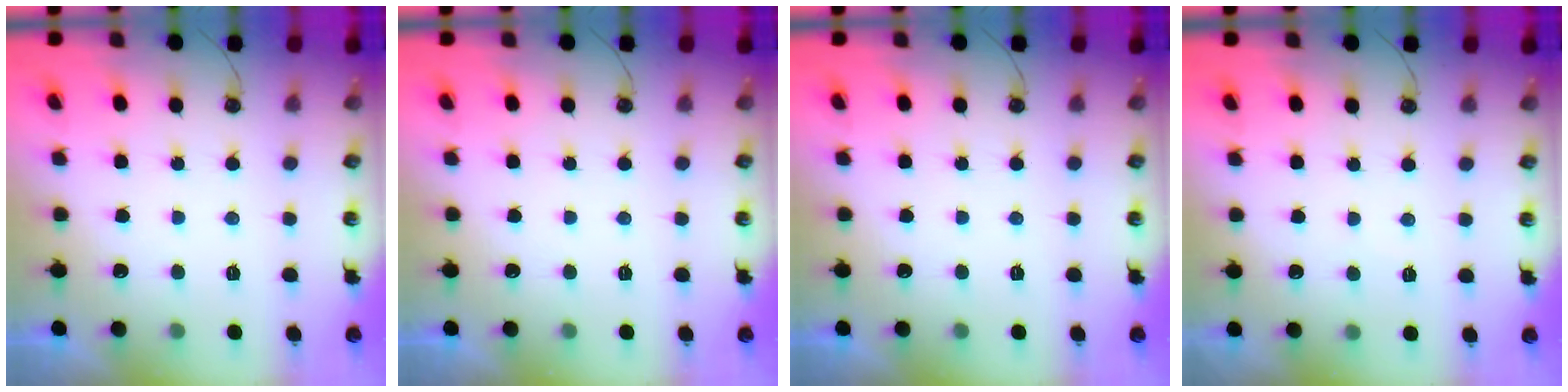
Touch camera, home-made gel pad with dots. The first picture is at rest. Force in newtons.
{"total": 0.0}
{"total": 0.0}
{"total": 2.5, "press": 2.4, "slide": 0.4}